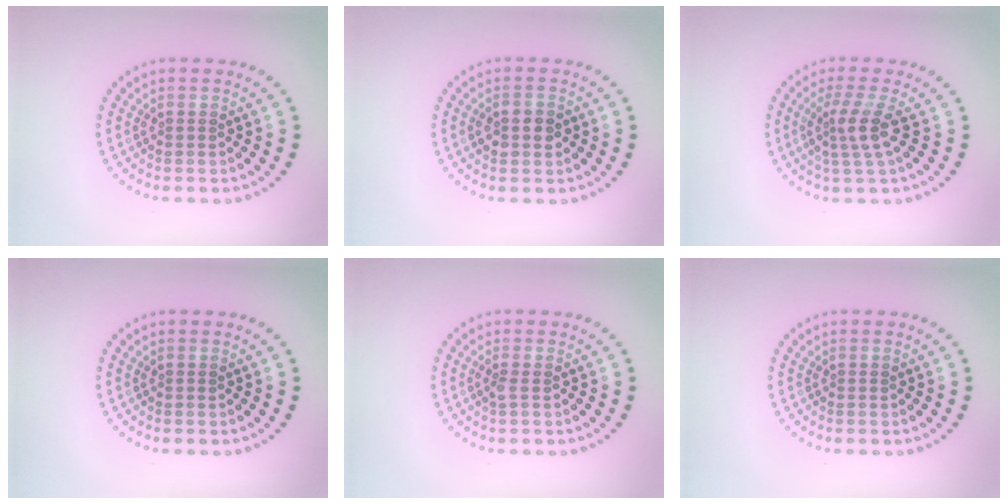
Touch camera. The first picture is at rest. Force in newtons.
{"total": 2.7, "press": 2.7, "slide": 0.1}
{"total": 2.8, "press": 2.1, "slide": 1.8}
{"total": 0.0}
{"total": 0.6, "press": 0.5, "slide": 0.4}
{"total": 0.0}